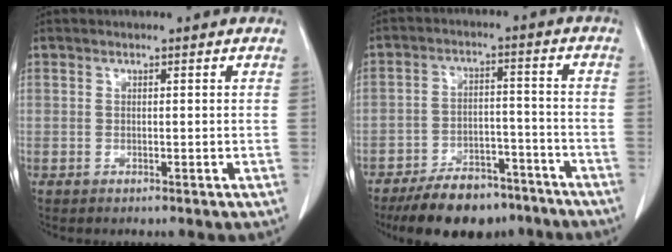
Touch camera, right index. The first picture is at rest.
{"total": 12.8, "force": [-10.3, 5.5, 5.3], "torque": [-0.071, 0.017, -0.161]}